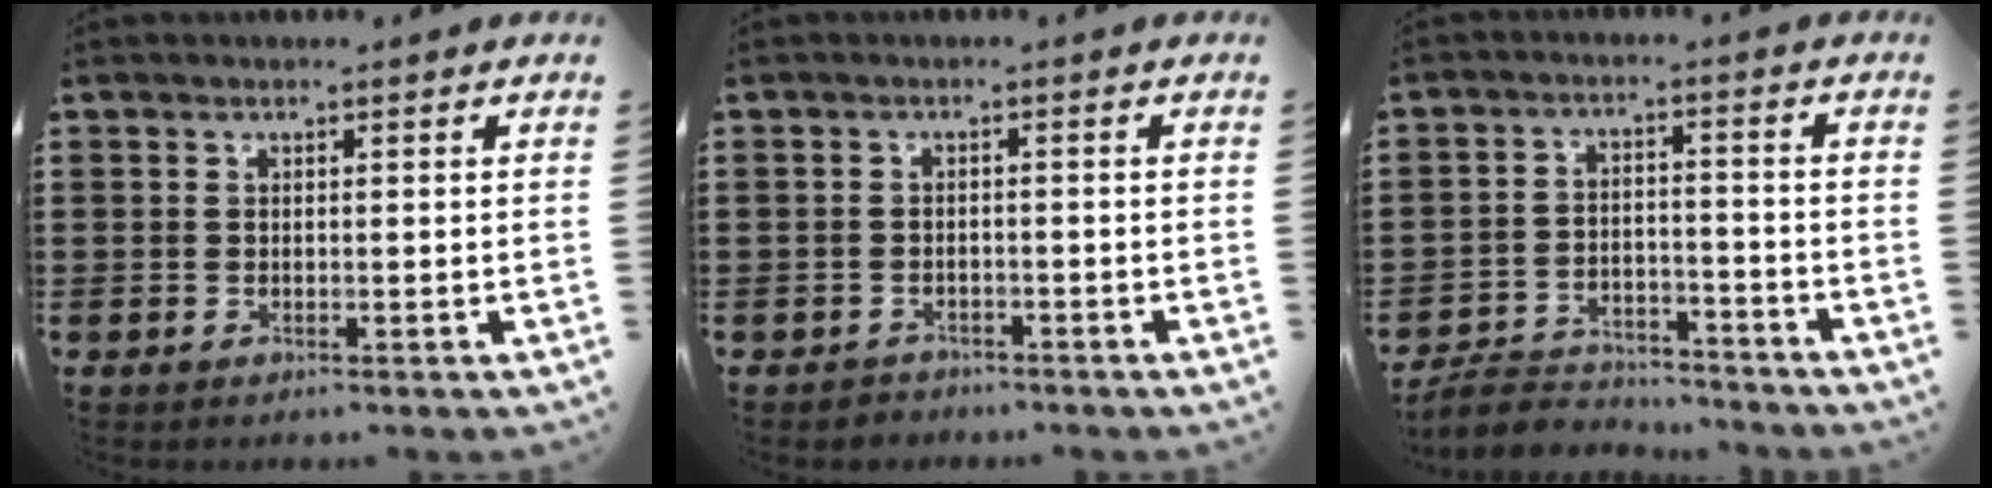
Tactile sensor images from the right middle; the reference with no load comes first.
{"total": 1.4, "force": [-1.3, 0.5, -0.2], "torque": [-0.002, 0.003, -0.030]}
{"total": 5.6, "force": [-5.4, 1.2, 0.8], "torque": [-0.025, 0.009, -0.111]}